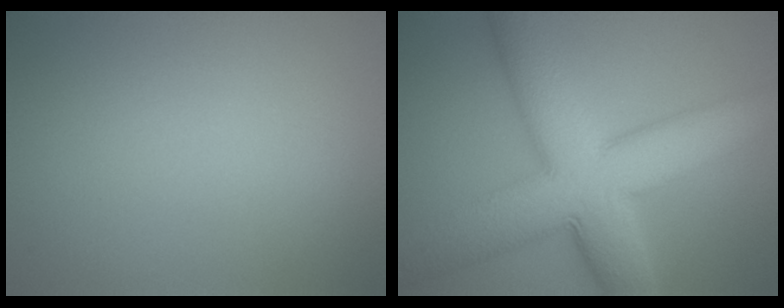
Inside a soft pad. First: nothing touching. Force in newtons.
{"total": 11.8, "press": 11.8, "slide": 0.1}